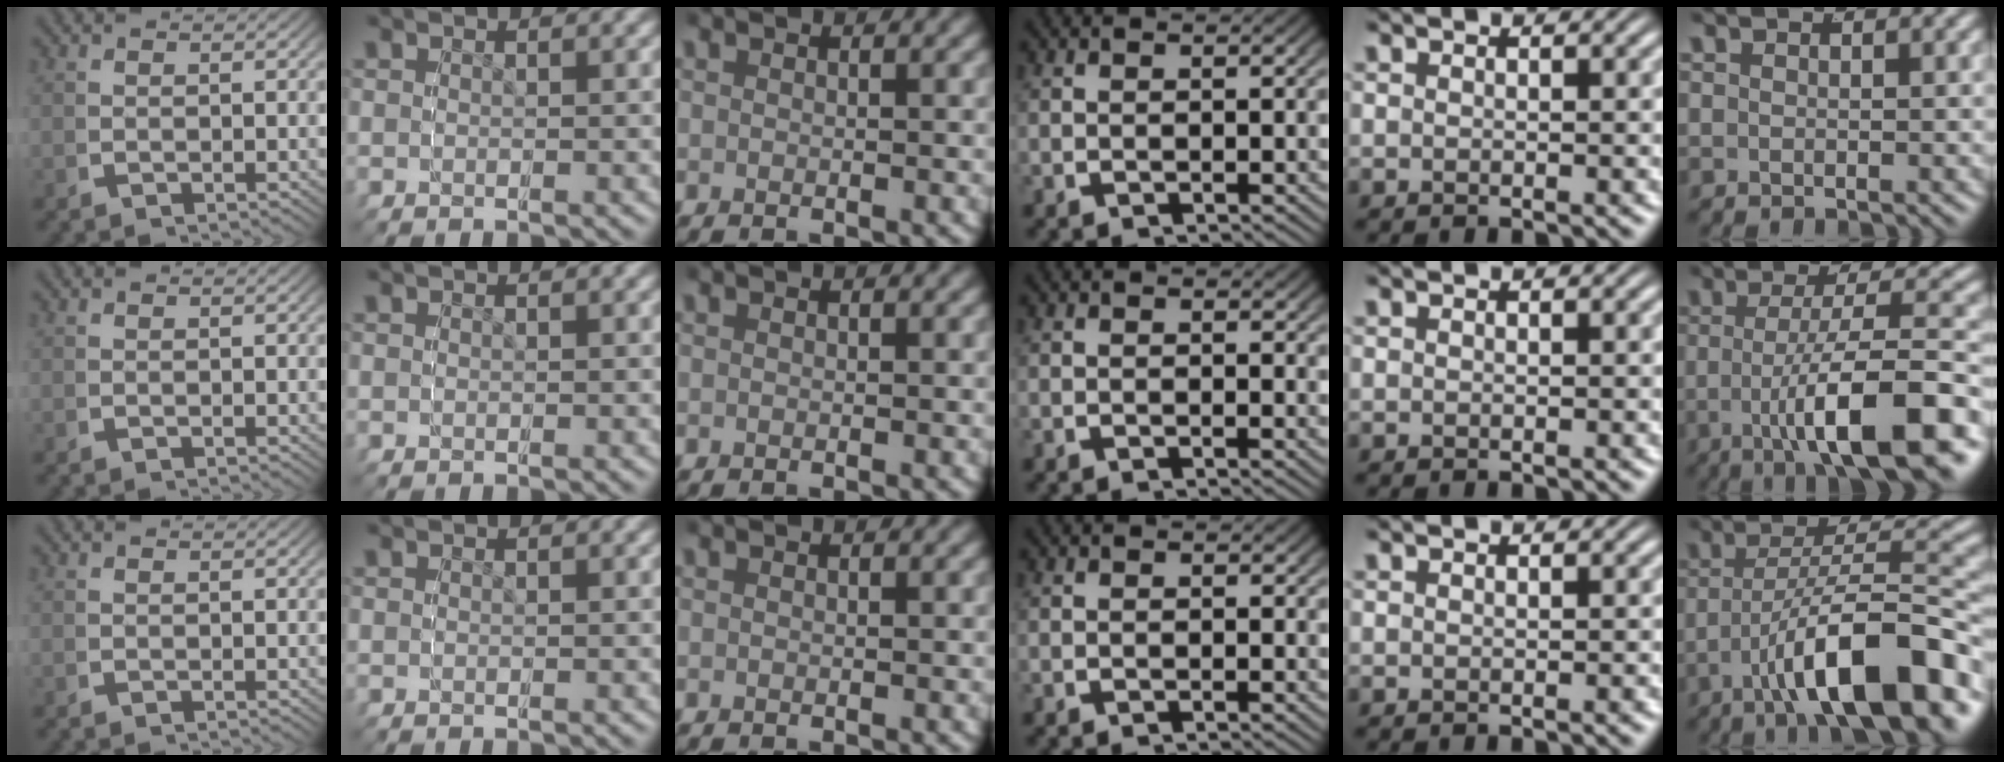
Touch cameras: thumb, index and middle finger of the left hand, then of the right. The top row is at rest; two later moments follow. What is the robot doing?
{"motion": "grasp_and_lifting", "object": "bottle"}